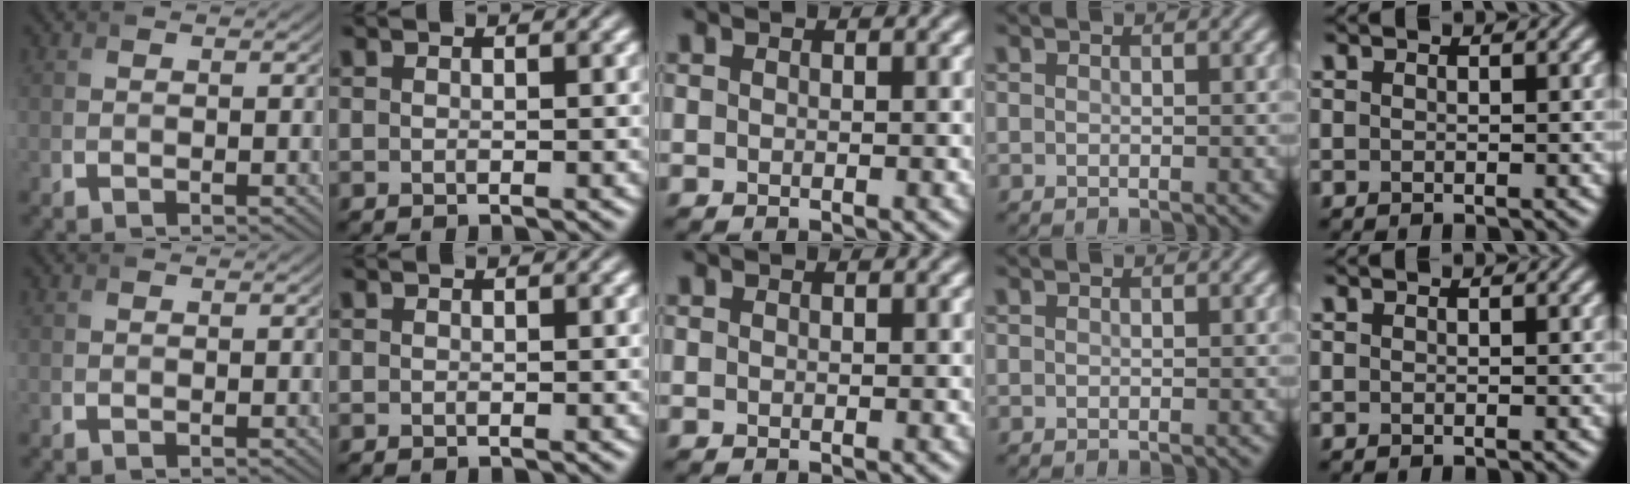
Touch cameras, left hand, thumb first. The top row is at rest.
{}